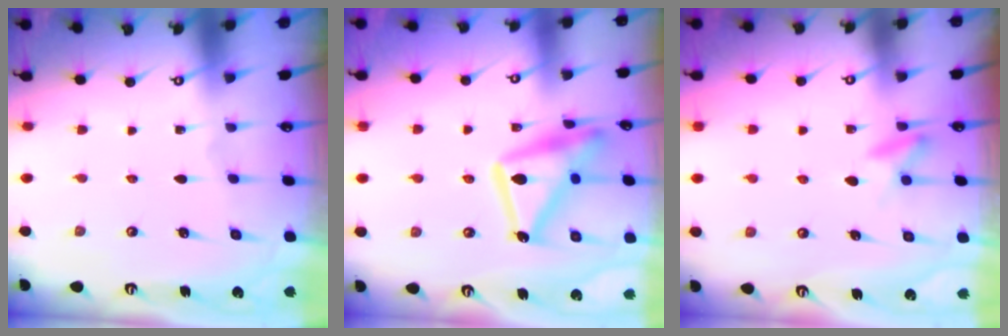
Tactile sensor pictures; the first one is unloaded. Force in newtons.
{"total": 17.7, "press": 17.6, "slide": 1.1}
{"total": 8.7, "press": 8.4, "slide": 2.1}